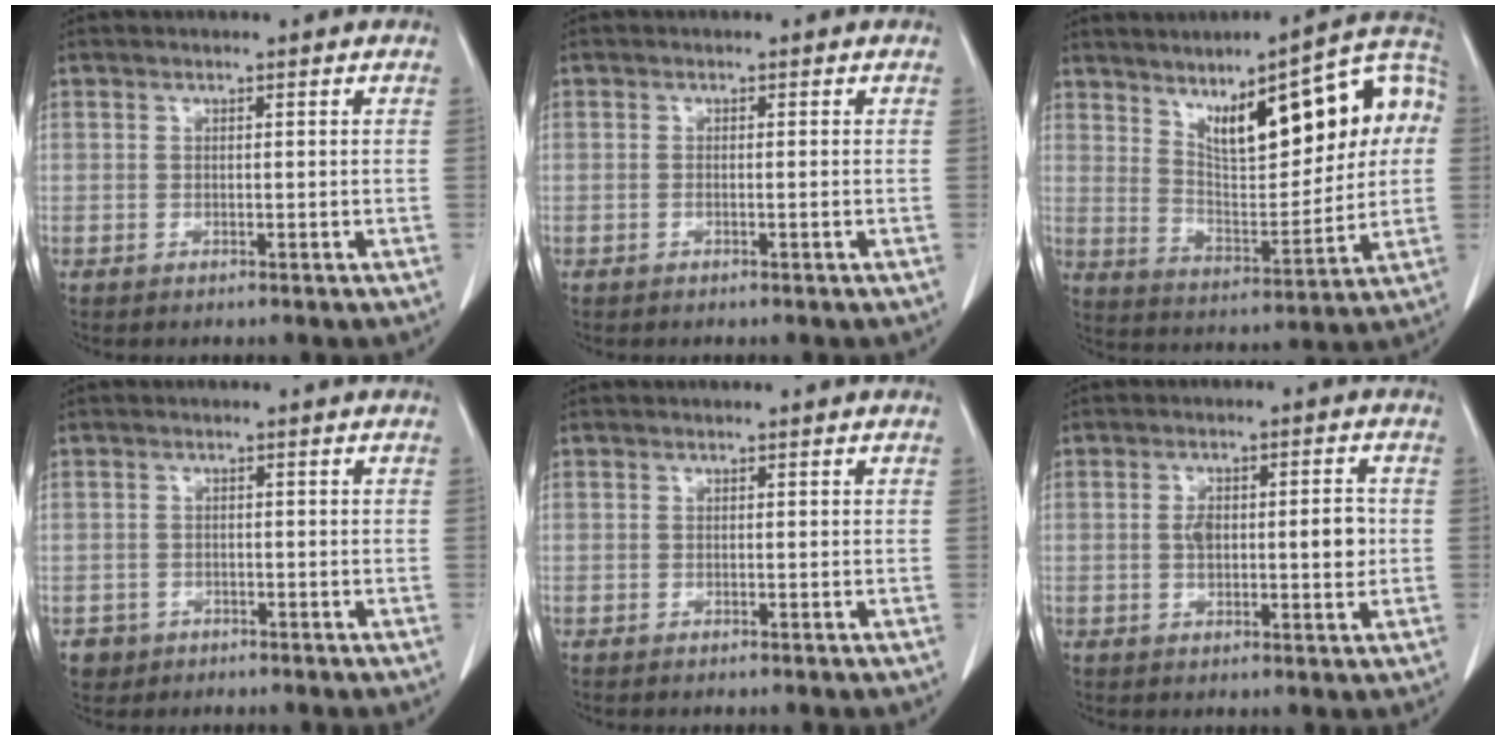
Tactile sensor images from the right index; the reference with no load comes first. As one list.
[{"total": 0.5, "force": [-0.2, 0.0, 0.5], "torque": [-0.011, -0.001, -0.001]}, {"total": 19.9, "force": [6.2, 5.9, 17.9], "torque": [-0.262, 0.033, 0.099]}, {"total": 2.6, "force": [-1.1, 2.3, -0.2], "torque": [0.005, 0.010, -0.017]}, {"total": 0.0}, {"total": 7.0, "force": [0.1, 2.6, 6.5], "torque": [-0.104, 0.007, 0.004]}]